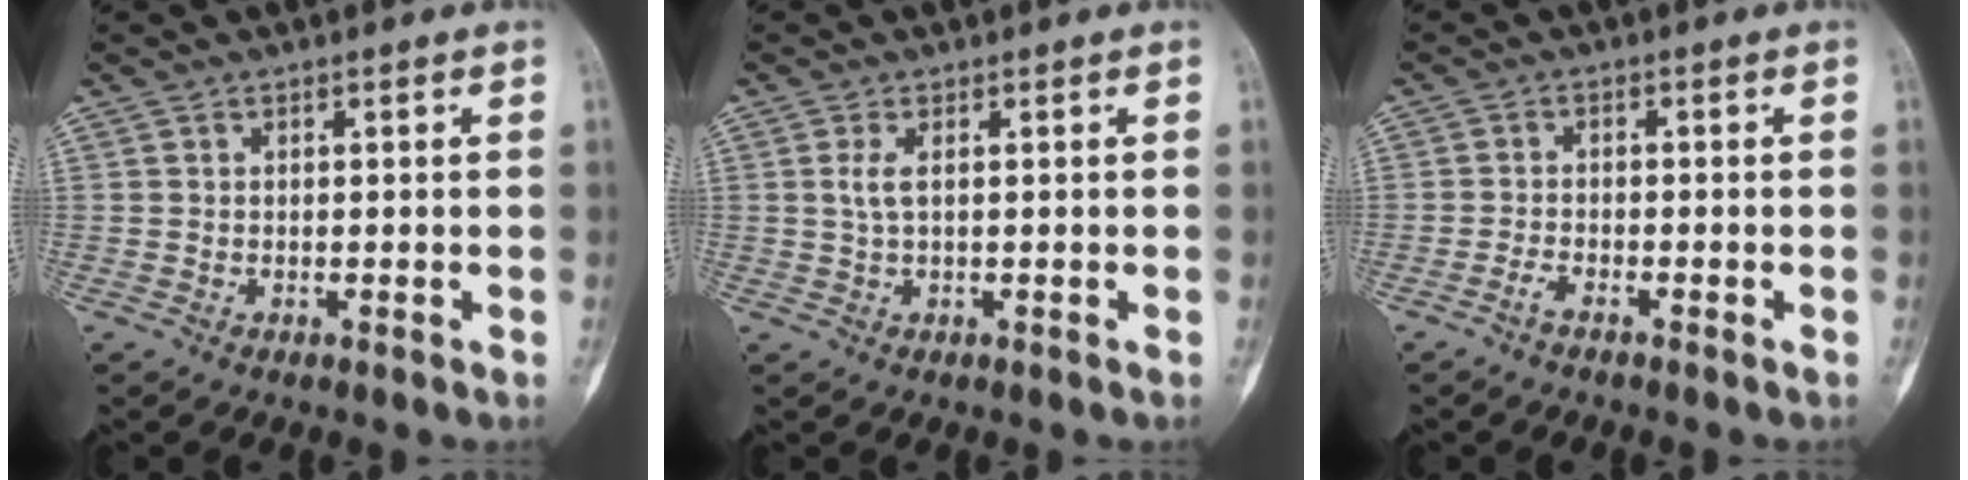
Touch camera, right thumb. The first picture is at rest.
{"total": 2.2, "force": [0.5, 0.9, 2.0], "torque": [-0.044, 0.002, 0.012]}
{"total": 1.9, "force": [-1.5, 0.7, 1.0], "torque": [-0.023, 0.010, -0.032]}